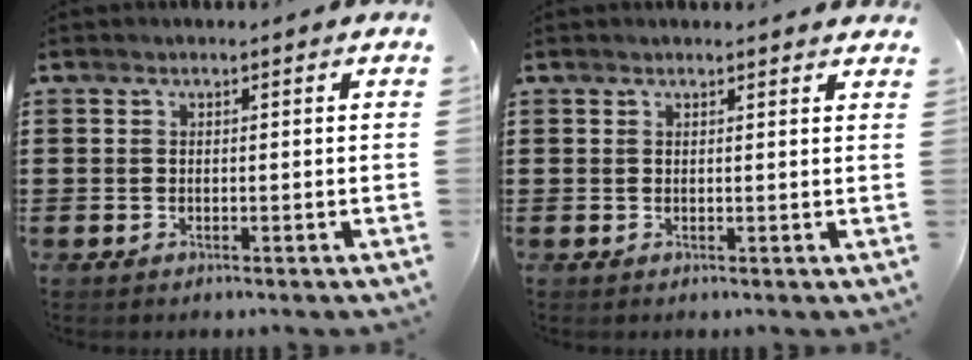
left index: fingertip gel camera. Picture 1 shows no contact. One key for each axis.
{"total": 0.8, "fx": 0.8, "fy": 0.0, "fz": 0.2, "tx": -0.006, "ty": -0.001, "tz": 0.015}